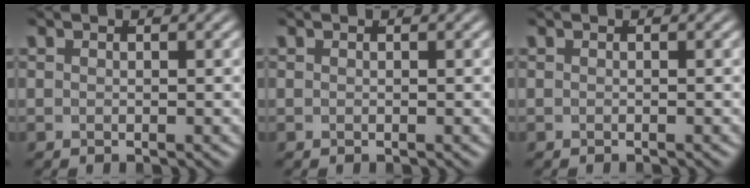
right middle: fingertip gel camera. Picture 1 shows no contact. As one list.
[{"total": 0.0}, {"total": 0.0}]